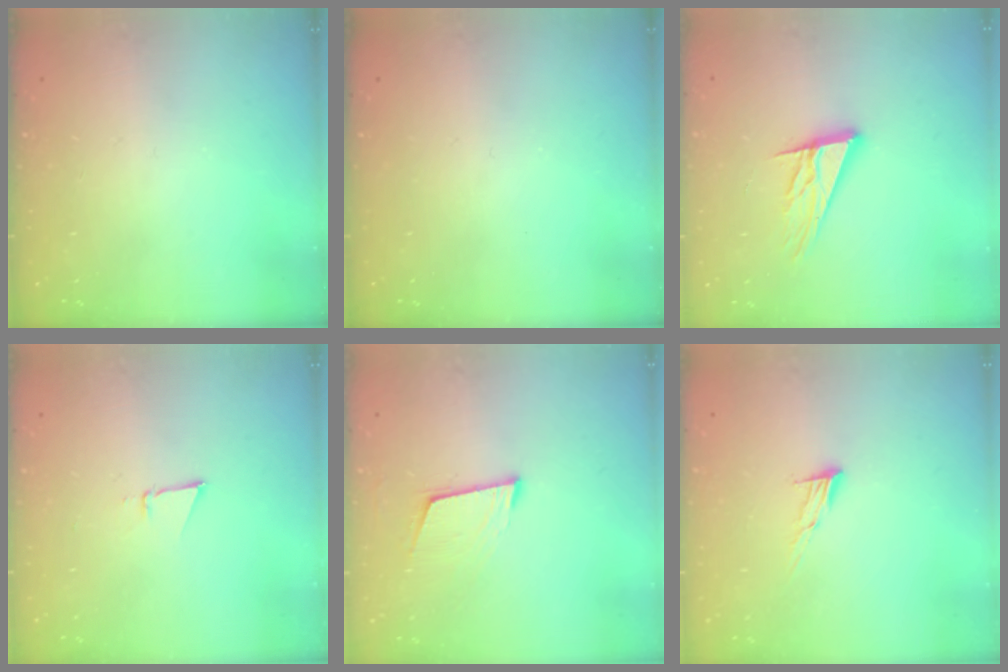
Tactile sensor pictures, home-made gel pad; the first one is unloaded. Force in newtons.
{"total": 0.0}
{"total": 12.4, "press": 12.2, "slide": 2.2}
{"total": 3.0, "press": 2.9, "slide": 0.8}
{"total": 6.7, "press": 6.4, "slide": 2.0}
{"total": 7.2, "press": 7.1, "slide": 1.2}